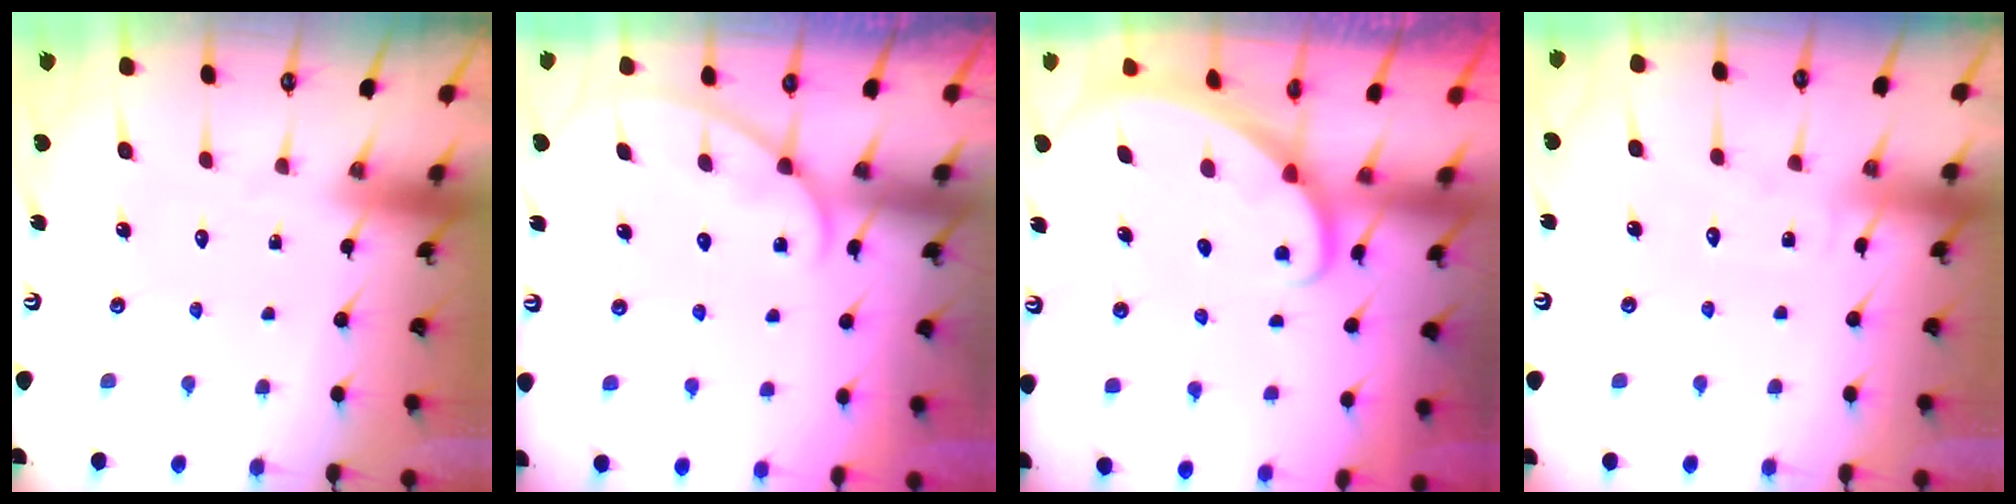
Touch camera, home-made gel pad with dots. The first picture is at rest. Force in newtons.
{"total": 3.2, "press": 3.2, "slide": 0.4}
{"total": 1.7, "press": 1.7, "slide": 0.1}
{"total": 4.6, "press": 4.6, "slide": 0.5}